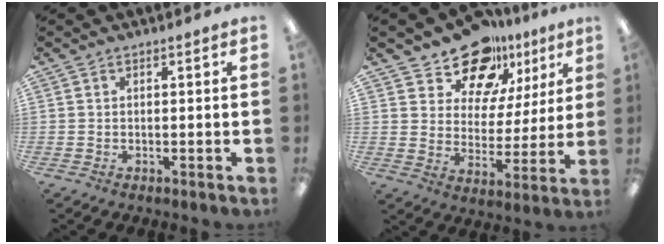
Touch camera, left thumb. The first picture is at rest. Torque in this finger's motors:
{"motor_torque": [0.30, 0.46, -0.01, -0.09, 0.03]}